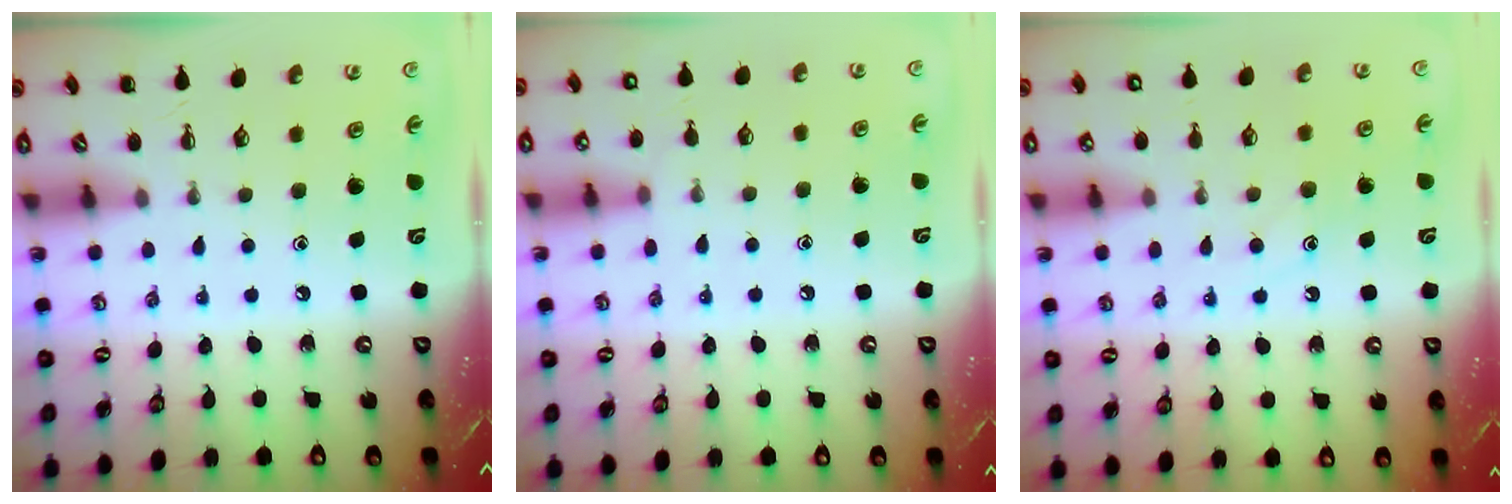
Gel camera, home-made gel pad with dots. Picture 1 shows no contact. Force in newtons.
{"total": 7.4, "press": 7.0, "slide": 2.4}
{"total": 9.1, "press": 9.1, "slide": 1.0}